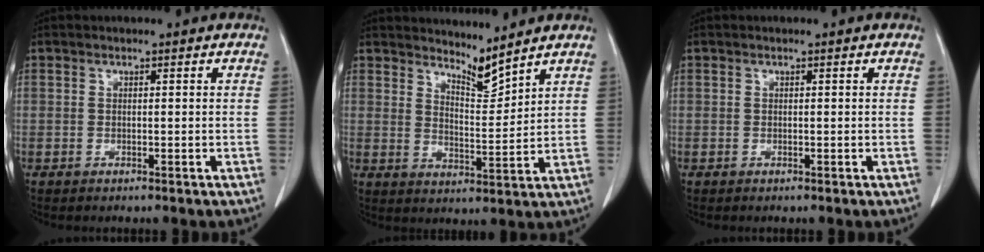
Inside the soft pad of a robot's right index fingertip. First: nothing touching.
{"total": 4.9, "force": [4.7, -0.3, 1.3], "torque": [-0.024, -0.020, 0.090]}
{"total": 0.0}